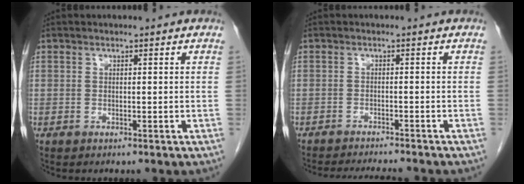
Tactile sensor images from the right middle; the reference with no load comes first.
{"total": 8.3, "force": [-7.8, 0.5, 2.9], "torque": [-0.039, -0.012, -0.110]}